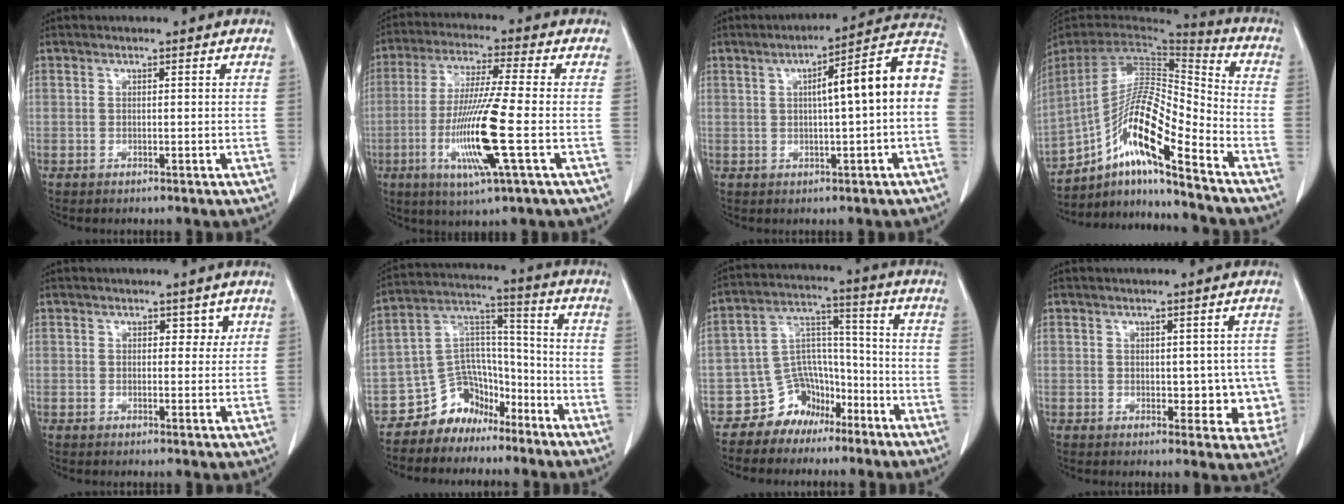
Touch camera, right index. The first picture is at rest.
{"total": 13.7, "force": [-3.7, -0.5, 13.2], "torque": [-0.271, -0.023, -0.074]}
{"total": 12.3, "force": [0.8, 0.9, 12.3], "torque": [-0.167, 0.039, 0.005]}
{"total": 15.9, "force": [-10.0, 1.5, 12.2], "torque": [-0.228, 0.009, -0.175]}
{"total": 2.0, "force": [1.0, 1.4, 1.0], "torque": [-0.001, -0.003, 0.010]}
{"total": 10.1, "force": [-7.3, 6.7, 1.9], "torque": [-0.038, 0.069, -0.125]}
{"total": 9.1, "force": [-6.1, 6.4, 2.1], "torque": [-0.042, 0.050, -0.100]}
{"total": 6.5, "force": [0.0, 3.7, 5.3], "torque": [-0.034, 0.005, 0.005]}